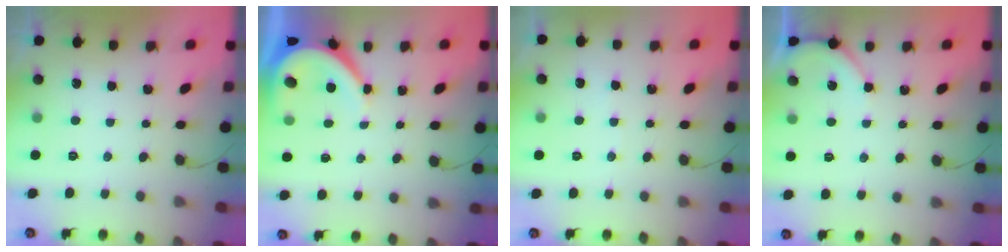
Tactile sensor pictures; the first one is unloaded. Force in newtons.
{"total": 7.4, "press": 7.3, "slide": 0.8}
{"total": 1.8, "press": 1.7, "slide": 0.2}
{"total": 2.9, "press": 2.8, "slide": 0.4}